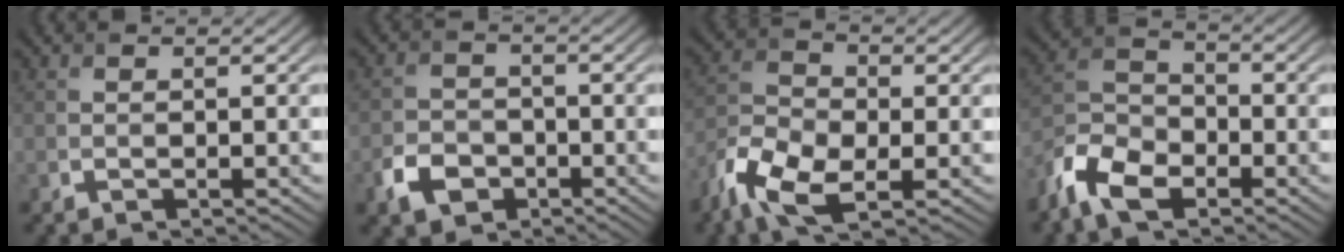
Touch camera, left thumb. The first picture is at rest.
{"total": 4.4, "force": [-2.3, 3.2, 1.9], "torque": [-0.045, -0.005, -0.050]}
{"total": 8.5, "force": [-4.5, 4.2, 5.8], "torque": [-0.131, -0.012, -0.099]}
{"total": 8.1, "force": [-5.4, 4.1, 4.4], "torque": [-0.101, -0.007, -0.124]}